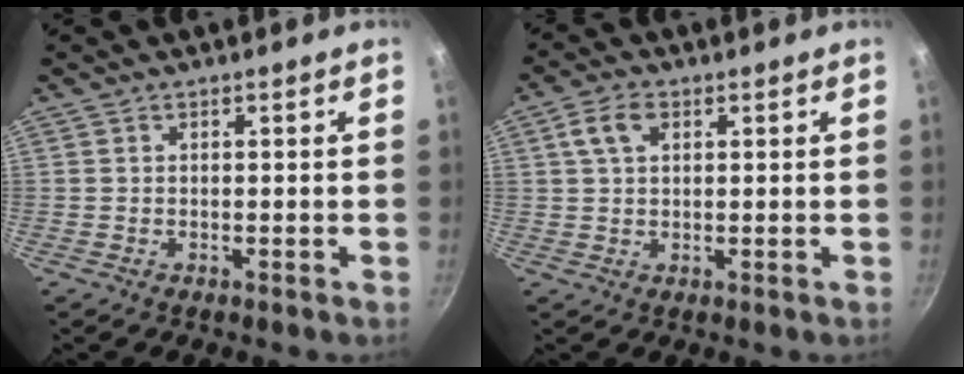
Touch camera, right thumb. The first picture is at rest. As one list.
[{"total": 4.9, "force": [1.8, 3.1, 3.4], "torque": [-0.057, 0.005, 0.030]}]